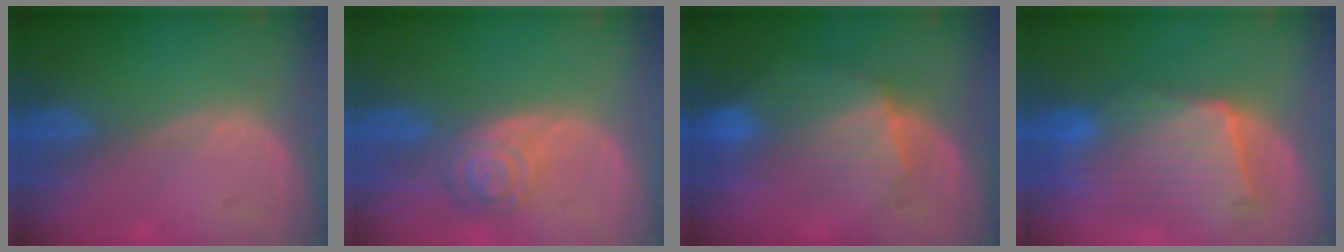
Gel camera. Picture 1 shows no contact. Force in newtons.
{"total": 5.3, "press": 4.7, "slide": 2.3}
{"total": 7.4, "press": 7.4, "slide": 0.3}
{"total": 10.3, "press": 9.0, "slide": 4.8}